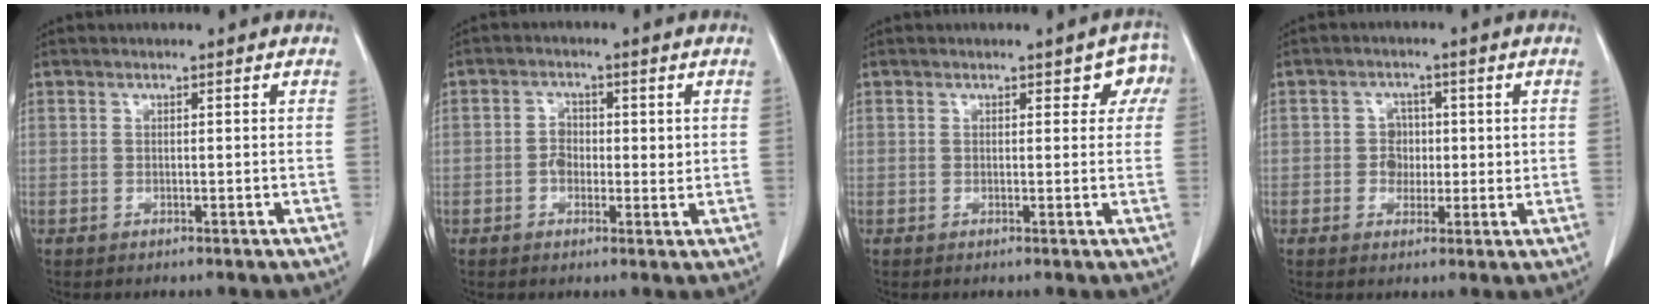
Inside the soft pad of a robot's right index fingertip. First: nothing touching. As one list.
[{"total": 3.4, "force": [0.0, 2.4, 2.3], "torque": [-0.036, 0.006, -0.003]}, {"total": 3.5, "force": [1.8, 2.1, 2.1], "torque": [-0.008, 0.007, 0.010]}, {"total": 3.2, "force": [0.1, 3.0, 1.3], "torque": [-0.013, 0.009, 0.002]}]